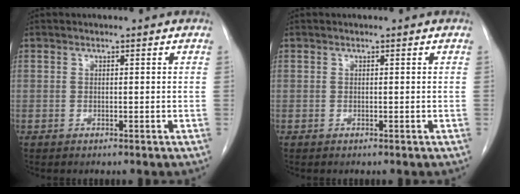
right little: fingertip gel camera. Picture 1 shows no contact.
{"total": 0.0}